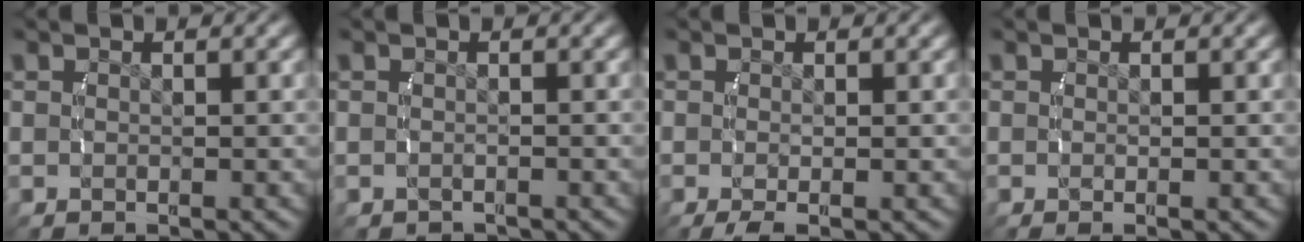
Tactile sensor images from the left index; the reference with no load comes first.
{"total": 1.1, "force": [-1.1, 0.2, -0.2], "torque": [0.001, -0.006, -0.013]}
{"total": 1.3, "force": [-0.9, 0.2, 0.9], "torque": [-0.018, -0.011, -0.009]}
{"total": 0.0}